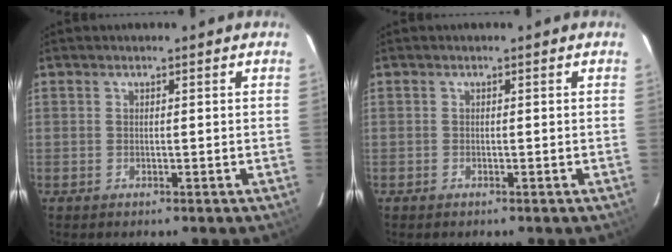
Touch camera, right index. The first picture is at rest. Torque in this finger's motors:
{"motor_torque": [0.13, -0.14, -0.02, 0.00]}